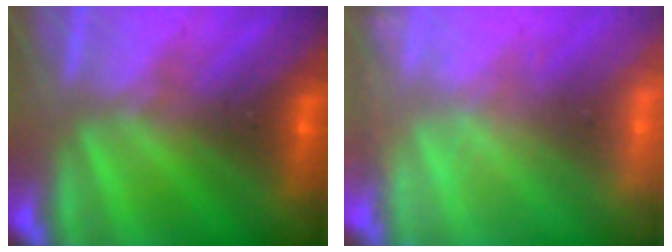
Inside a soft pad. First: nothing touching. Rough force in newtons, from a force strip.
{"total": 1.9}